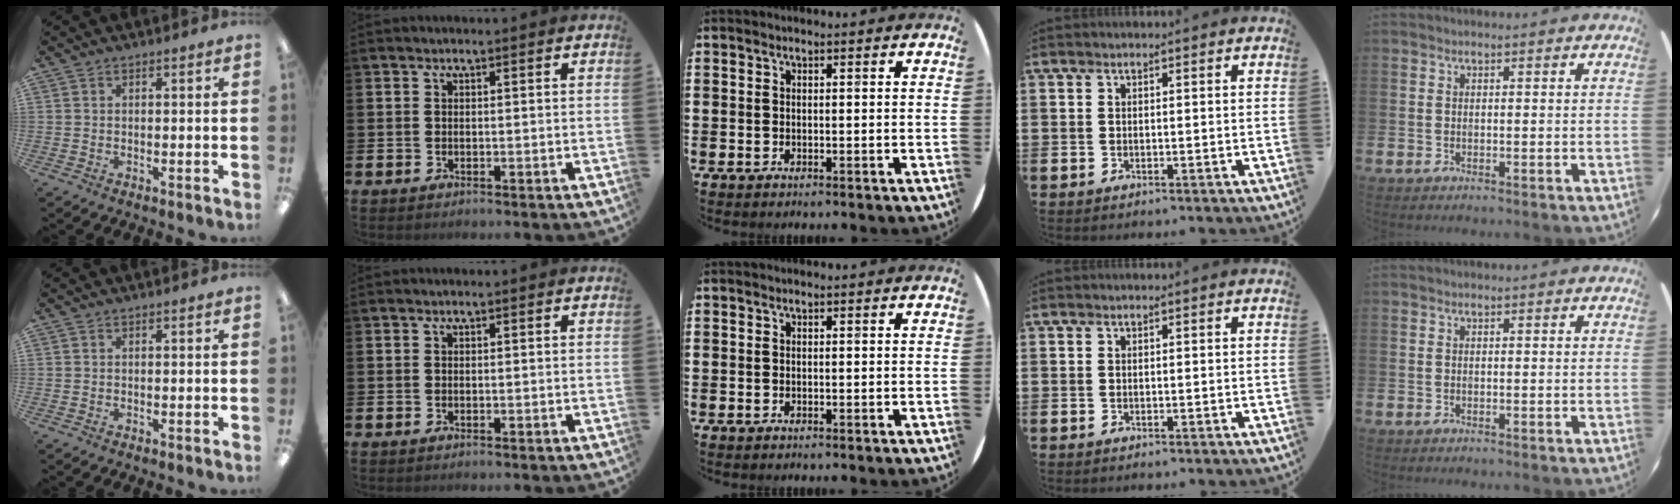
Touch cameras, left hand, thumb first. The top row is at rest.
{}